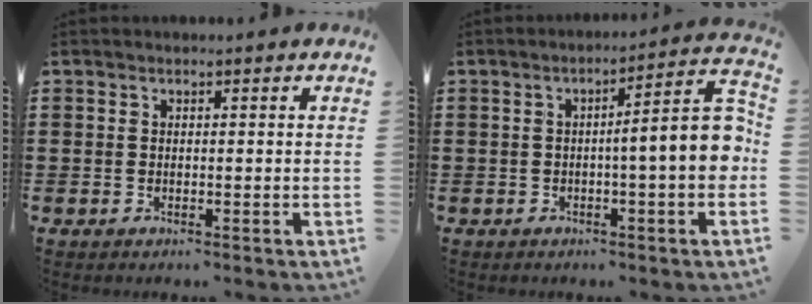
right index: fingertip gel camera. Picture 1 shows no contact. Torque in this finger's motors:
{"motor_torque": [1.38, -0.76, 0.79, 0.17]}